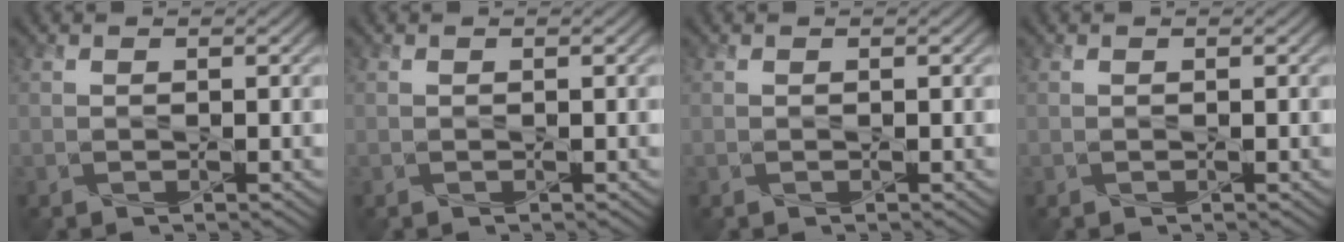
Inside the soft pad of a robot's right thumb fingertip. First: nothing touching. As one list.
[{"total": 0.0}, {"total": 0.0}, {"total": 0.0}]